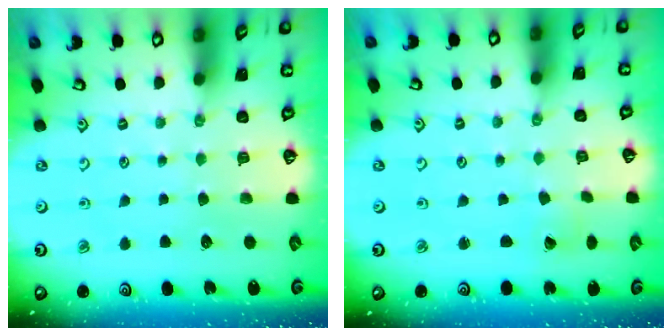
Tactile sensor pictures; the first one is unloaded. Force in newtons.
{"total": 0.8, "press": 0.8, "slide": 0.1}